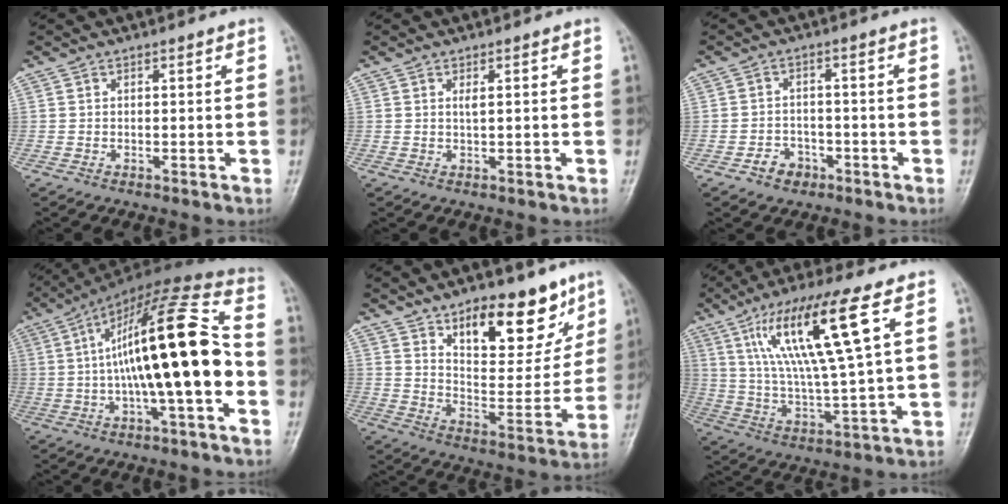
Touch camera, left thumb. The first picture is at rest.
{"total": 1.1, "force": [0.3, 0.1, 1.1], "torque": [-0.025, 0.002, 0.007]}
{"total": 4.0, "force": [-2.3, 3.0, 1.3], "torque": [-0.003, 0.022, -0.035]}
{"total": 23.7, "force": [-1.3, 6.0, 22.9], "torque": [-0.389, 0.043, -0.025]}
{"total": 16.6, "force": [10.5, 7.7, 10.4], "torque": [-0.093, -0.073, 0.168]}
{"total": 17.2, "force": [7.1, 2.1, 15.5], "torque": [-0.299, -0.021, 0.129]}